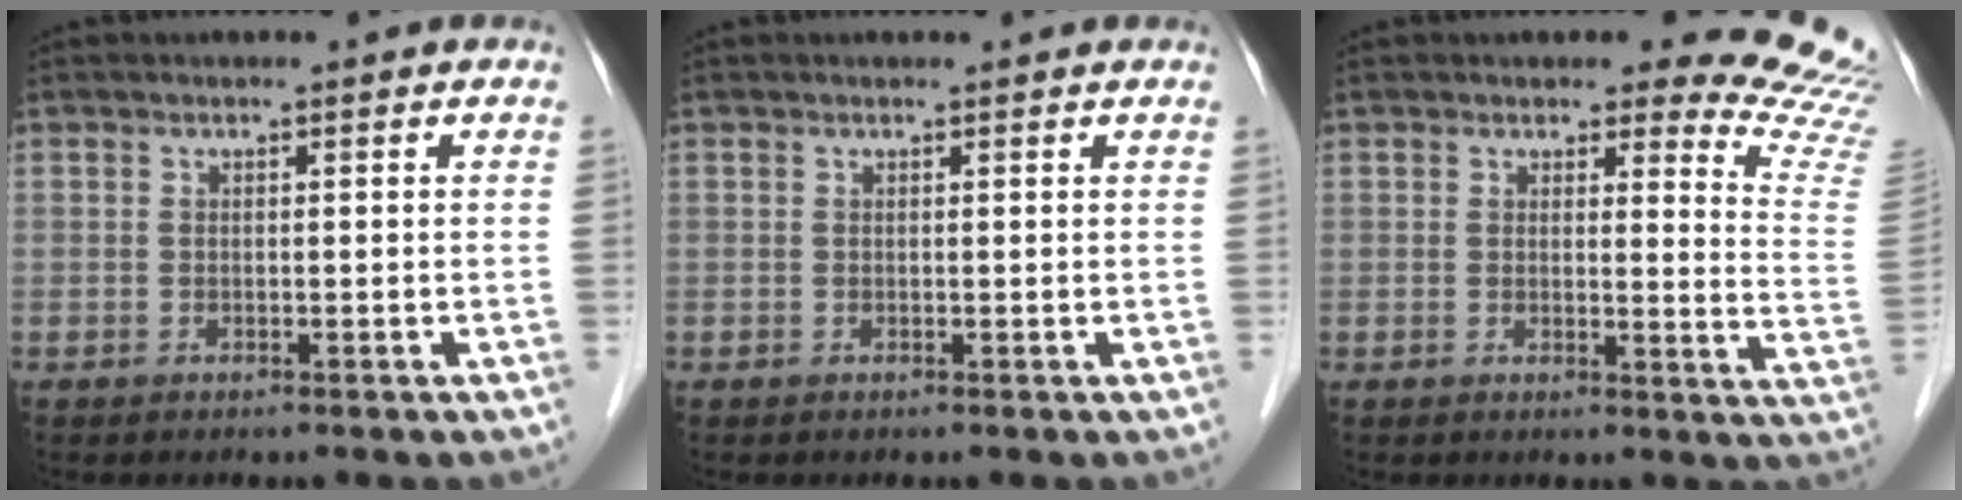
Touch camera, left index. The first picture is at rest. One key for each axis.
{"total": 1.3, "fx": 1.3, "fy": 0.2, "fz": 0.2, "tx": -0.013, "ty": 0.008, "tz": 0.012}
{"total": 11.4, "fx": 11.2, "fy": 1.4, "fz": 1.8, "tx": 0.011, "ty": -0.121, "tz": 0.081}